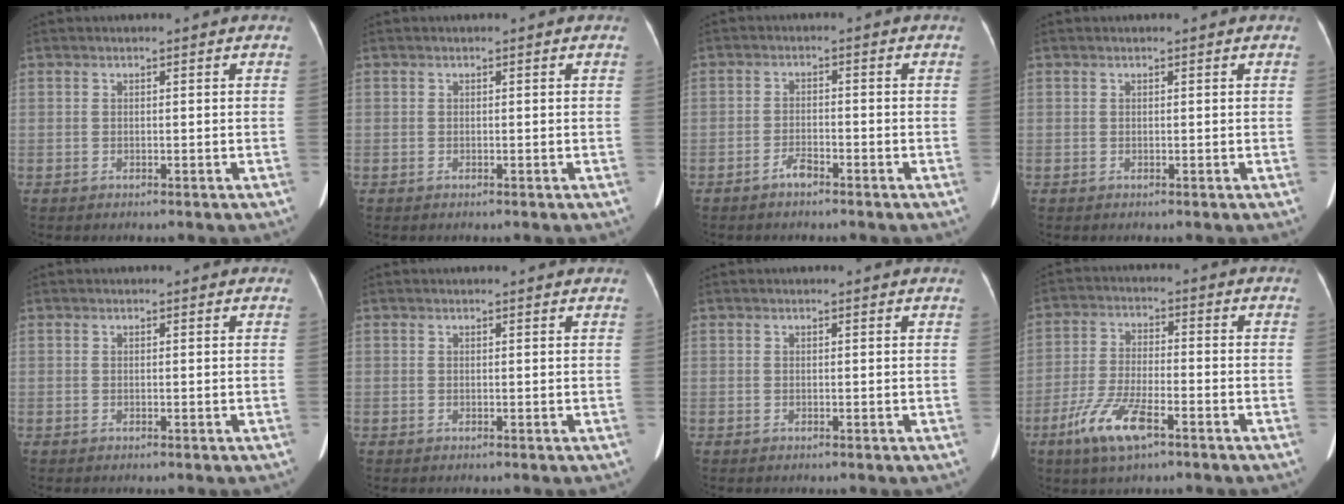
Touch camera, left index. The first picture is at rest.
{"total": 0.0}
{"total": 2.2, "force": [-1.8, 0.6, 1.1], "torque": [-0.023, 0.000, -0.032]}
{"total": 0.0}
{"total": 0.6, "force": [0.5, 0.3, 0.1], "torque": [-0.007, 0.000, 0.002]}
{"total": 2.3, "force": [2.2, 0.2, 0.6], "torque": [-0.013, 0.009, 0.019]}
{"total": 0.9, "force": [0.9, 0.1, 0.2], "torque": [-0.010, 0.004, 0.006]}
{"total": 8.7, "force": [-4.9, 2.0, 6.9], "torque": [-0.145, -0.011, -0.091]}